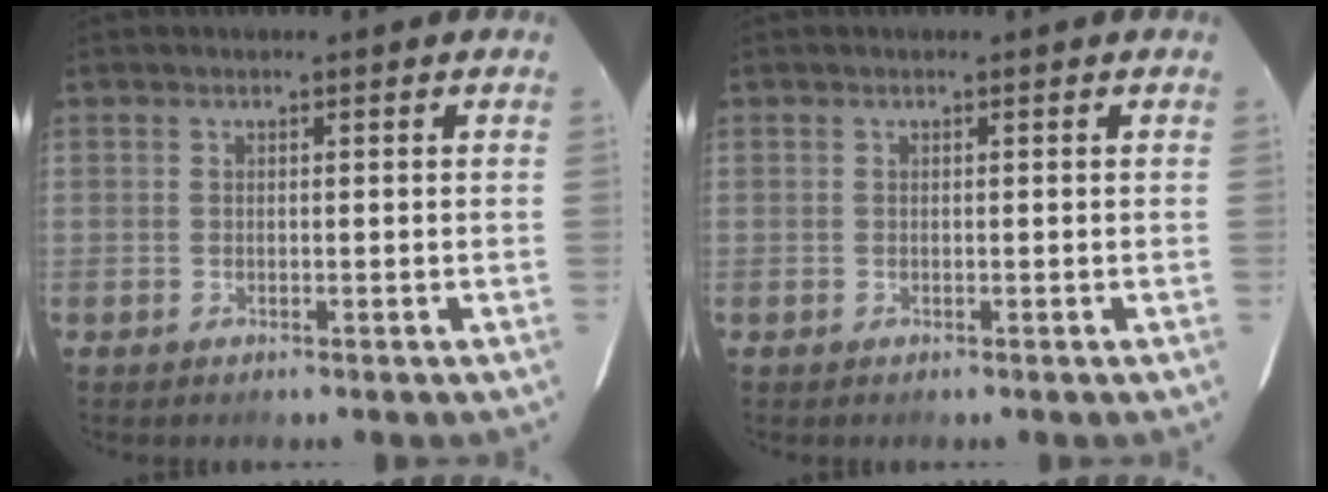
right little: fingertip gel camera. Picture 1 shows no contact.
{"total": 0.0}